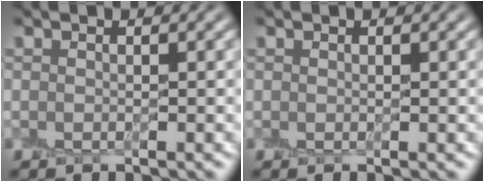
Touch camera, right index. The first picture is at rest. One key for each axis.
{"total": 0.0}